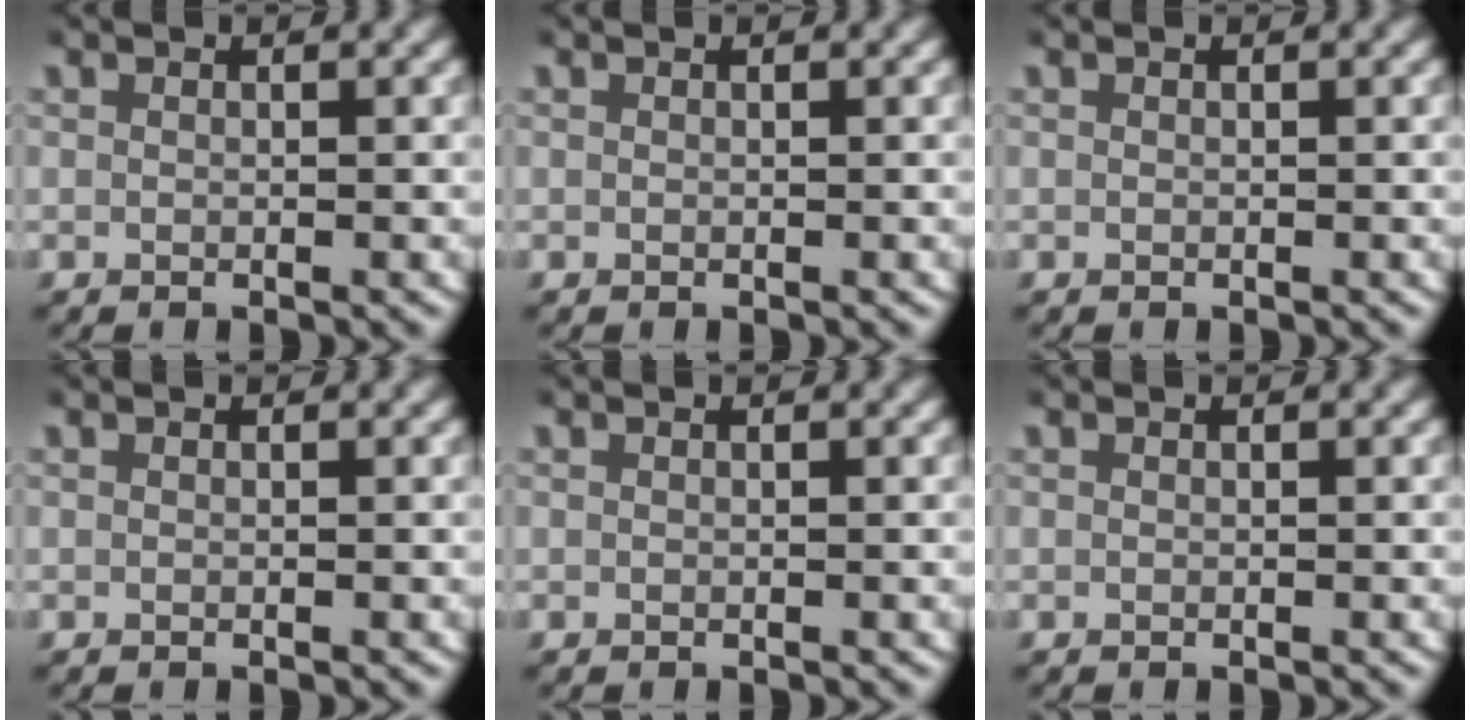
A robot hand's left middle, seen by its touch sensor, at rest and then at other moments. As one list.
[{"total": 0.0}, {"total": 0.0}, {"total": 0.0}, {"total": 0.0}, {"total": 0.0}]